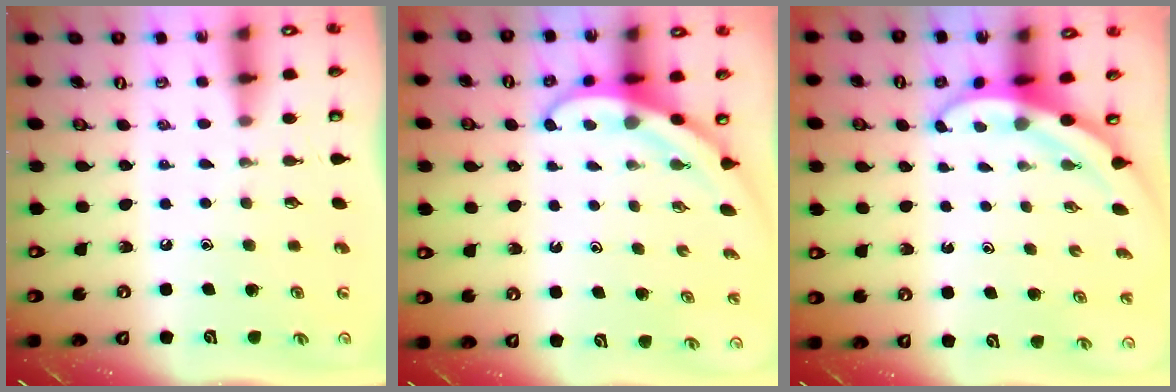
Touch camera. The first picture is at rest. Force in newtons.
{"total": 3.8, "press": 3.8, "slide": 0.3}
{"total": 3.2, "press": 3.2, "slide": 0.0}